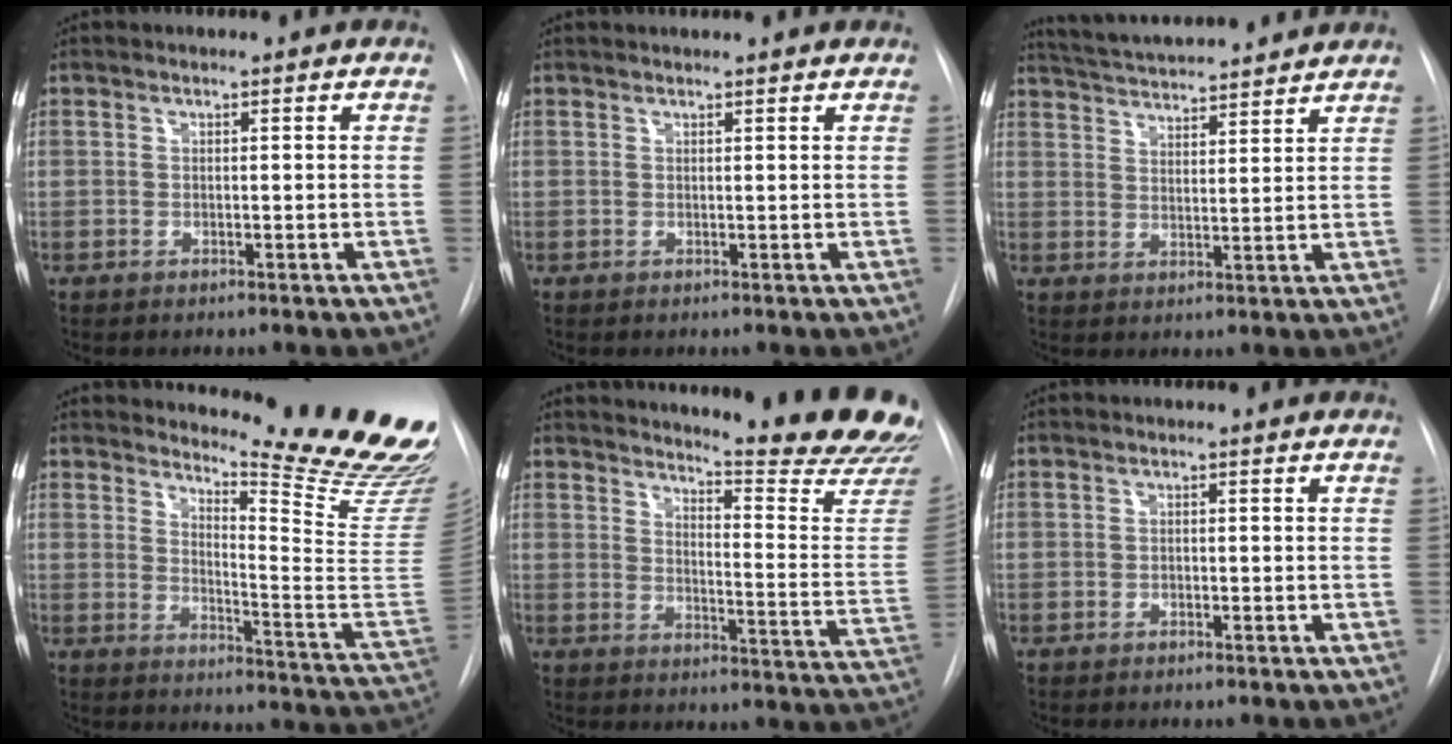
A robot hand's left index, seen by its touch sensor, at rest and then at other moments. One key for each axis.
{"total": 4.5, "fx": 4.3, "fy": 0.3, "fz": 1.3, "tx": -0.016, "ty": 0.027, "tz": 0.045}
{"total": 14.9, "fx": 13.8, "fy": 1.5, "fz": 5.3, "tx": -0.094, "ty": 0.026, "tz": 0.207}
{"total": 21.1, "fx": 19.3, "fy": 0.2, "fz": 8.5, "tx": -0.120, "ty": -0.157, "tz": 0.233}
{"total": 23.7, "fx": 22.1, "fy": 0.5, "fz": 8.6, "tx": -0.126, "ty": -0.141, "tz": 0.259}
{"total": 0.0}